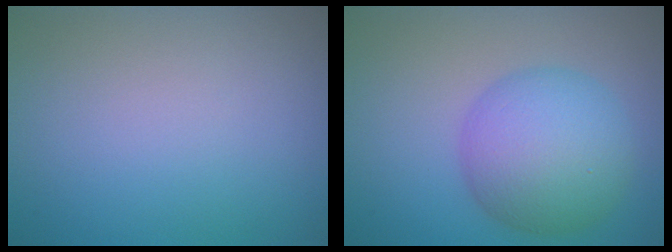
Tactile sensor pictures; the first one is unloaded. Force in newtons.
{"total": 7.4, "press": 7.4, "slide": 0.2}